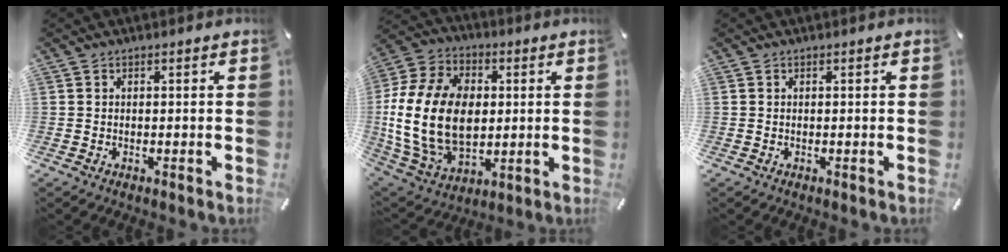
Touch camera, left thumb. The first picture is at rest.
{"total": 21.6, "force": [-0.2, 15.9, 14.6], "torque": [-0.316, 0.006, 0.001]}
{"total": 0.0}